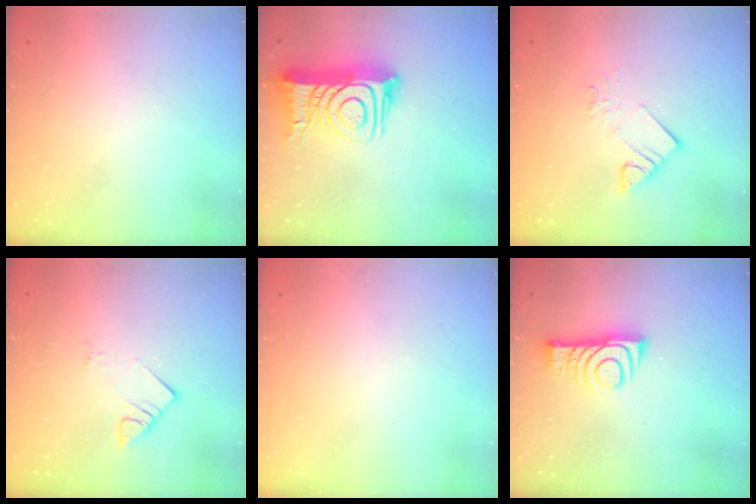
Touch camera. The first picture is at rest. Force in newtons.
{"total": 16.5, "press": 16.4, "slide": 1.5}
{"total": 7.5, "press": 7.5, "slide": 0.4}
{"total": 4.7, "press": 4.7, "slide": 0.4}
{"total": 1.7, "press": 1.6, "slide": 0.1}
{"total": 9.3, "press": 9.3, "slide": 0.7}